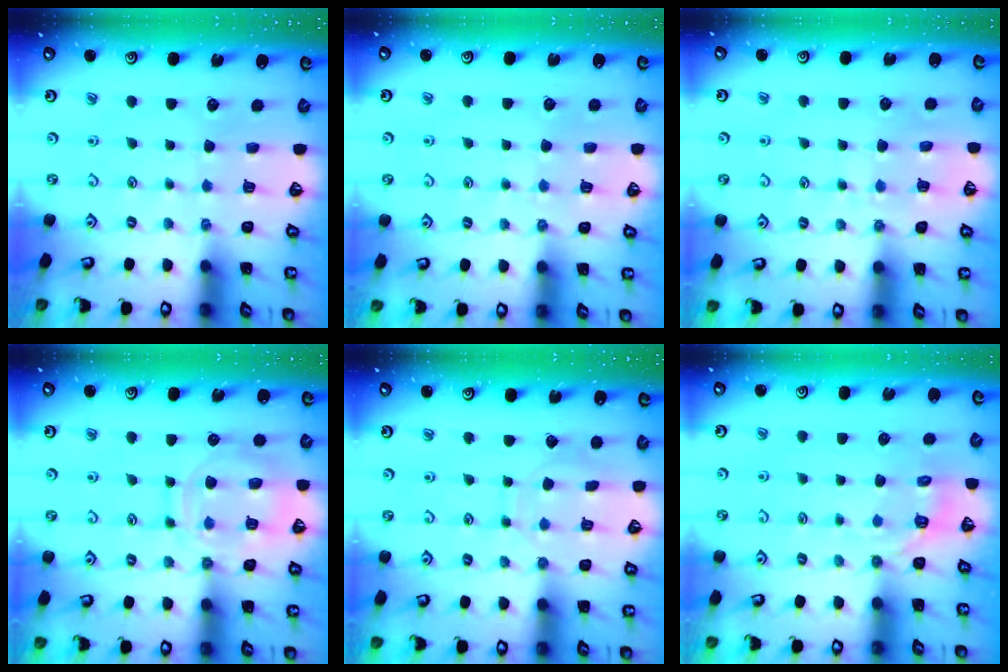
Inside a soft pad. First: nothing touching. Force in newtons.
{"total": 2.5, "press": 2.4, "slide": 0.4}
{"total": 6.8, "press": 6.8, "slide": 0.7}
{"total": 12.7, "press": 12.7, "slide": 1.0}
{"total": 7.3, "press": 7.2, "slide": 0.5}
{"total": 5.1, "press": 4.8, "slide": 1.9}